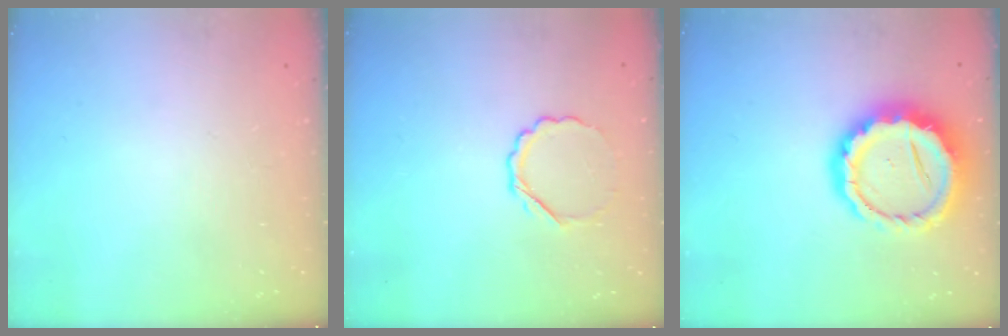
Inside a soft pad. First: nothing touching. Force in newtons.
{"total": 4.7, "press": 4.6, "slide": 1.1}
{"total": 15.5, "press": 15.2, "slide": 2.7}